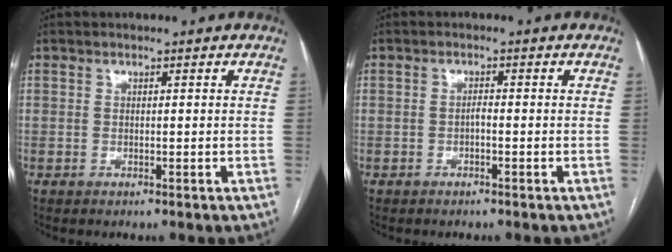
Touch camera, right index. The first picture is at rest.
{"total": 1.2, "force": [-0.6, 0.3, 1.0], "torque": [-0.017, 0.004, -0.012]}